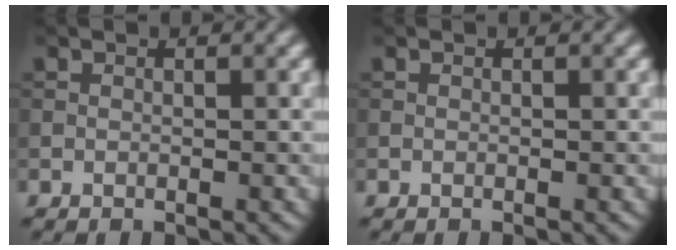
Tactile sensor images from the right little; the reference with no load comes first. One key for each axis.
{"total": 0.0}